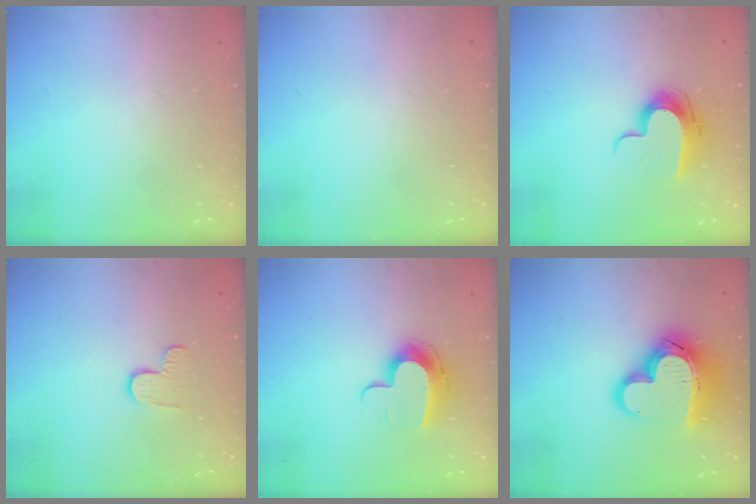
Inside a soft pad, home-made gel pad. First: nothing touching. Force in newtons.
{"total": 0.0}
{"total": 11.2, "press": 11.1, "slide": 0.7}
{"total": 5.1, "press": 5.0, "slide": 0.5}
{"total": 10.7, "press": 10.7, "slide": 0.5}
{"total": 19.3, "press": 19.2, "slide": 1.8}